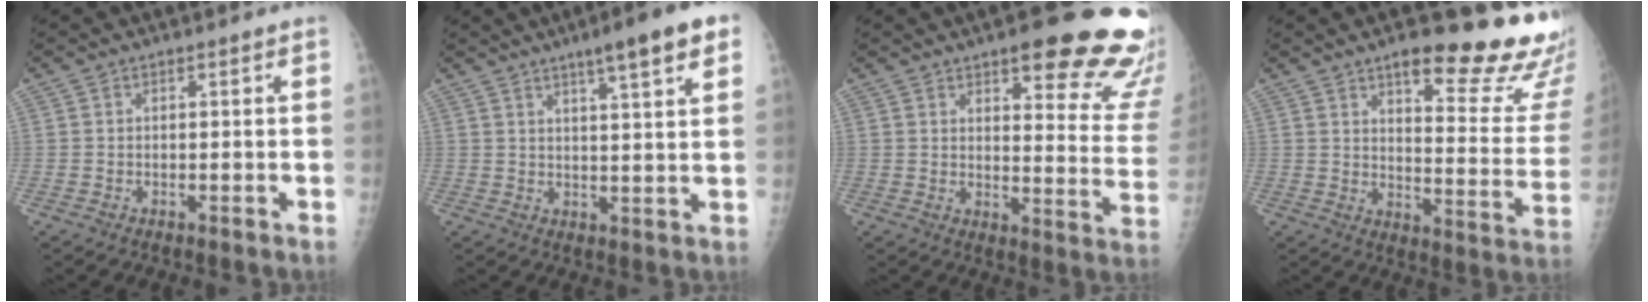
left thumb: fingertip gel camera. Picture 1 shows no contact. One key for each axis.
{"total": 10.2, "fx": 5.9, "fy": 1.4, "fz": 8.2, "tx": -0.109, "ty": -0.015, "tz": 0.079}
{"total": 22.1, "fx": 14.5, "fy": 6.5, "fz": 15.4, "tx": -0.146, "ty": -0.074, "tz": 0.171}
{"total": 23.3, "fx": 15.6, "fy": 6.2, "fz": 16.1, "tx": -0.163, "ty": -0.088, "tz": 0.199}